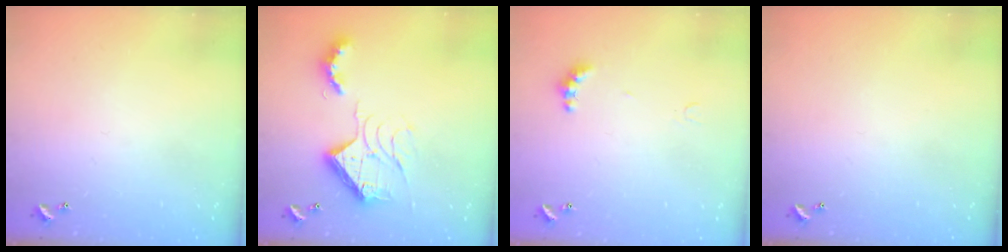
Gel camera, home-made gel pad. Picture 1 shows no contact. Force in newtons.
{"total": 16.9, "press": 16.9, "slide": 0.7}
{"total": 3.7, "press": 3.6, "slide": 0.8}
{"total": 0.0}